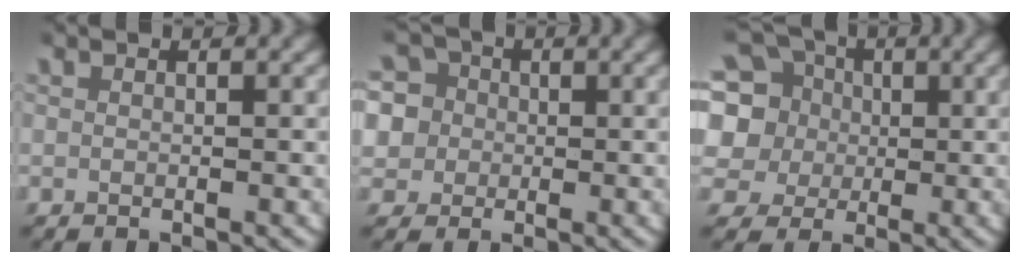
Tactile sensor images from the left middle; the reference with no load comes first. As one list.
[{"total": 9.6, "force": [0.7, 8.9, 3.4], "torque": [-0.099, -0.024, 0.009]}, {"total": 12.5, "force": [1.8, 11.3, 5.2], "torque": [-0.133, -0.025, 0.025]}]